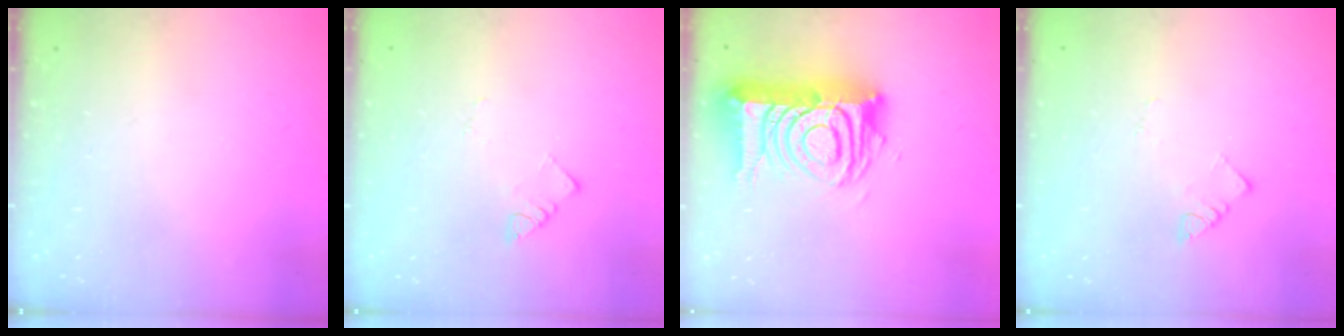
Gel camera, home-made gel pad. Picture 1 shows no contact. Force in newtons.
{"total": 2.8, "press": 2.8, "slide": 0.3}
{"total": 18.1, "press": 17.9, "slide": 2.0}
{"total": 2.8, "press": 2.8, "slide": 0.3}